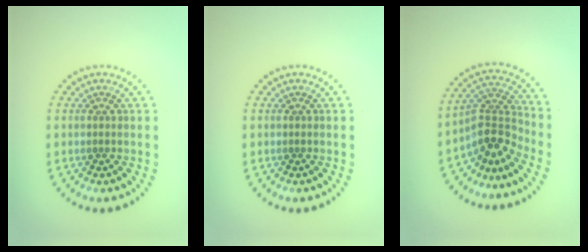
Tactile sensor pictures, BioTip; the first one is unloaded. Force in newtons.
{"total": 0.0}
{"total": 3.8, "press": 2.6, "slide": 2.8}